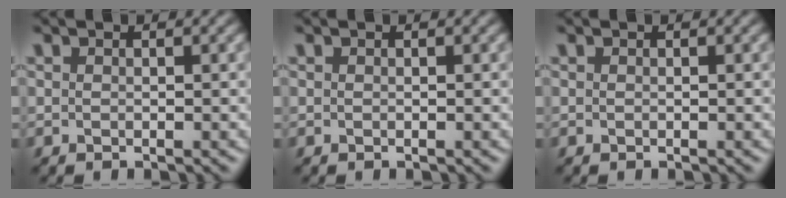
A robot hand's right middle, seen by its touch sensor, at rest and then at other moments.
{"total": 0.0}
{"total": 0.0}